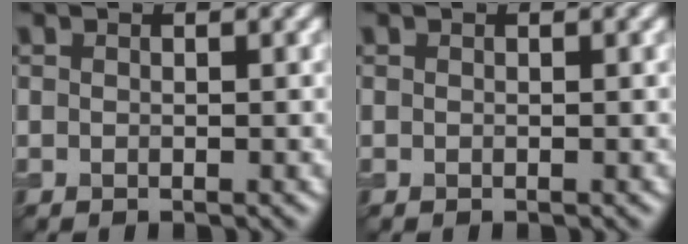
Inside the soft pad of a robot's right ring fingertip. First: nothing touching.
{"total": 0.0}